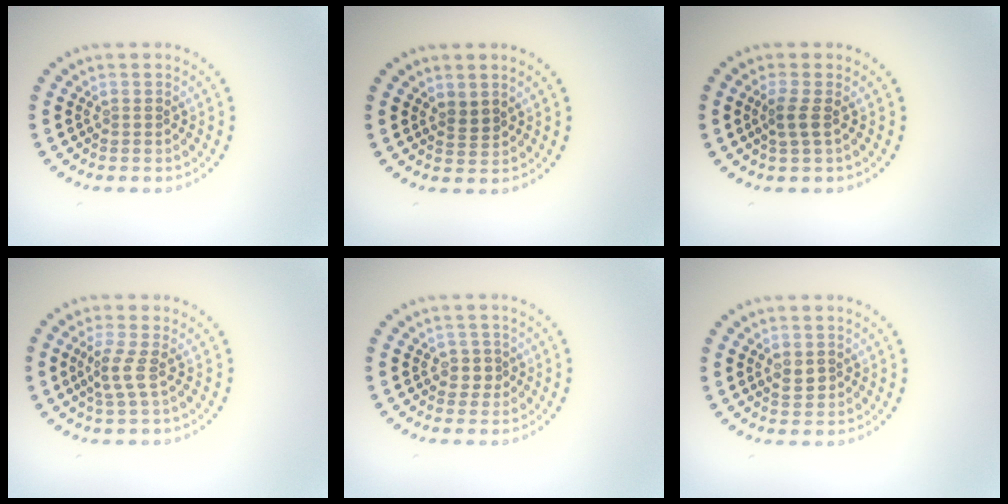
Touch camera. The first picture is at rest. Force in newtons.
{"total": 1.4, "press": 1.2, "slide": 0.8}
{"total": 1.6, "press": 1.3, "slide": 0.9}
{"total": 2.1, "press": 1.5, "slide": 1.4}
{"total": 1.4, "press": 1.1, "slide": 0.8}
{"total": 1.4, "press": 1.4, "slide": 0.3}